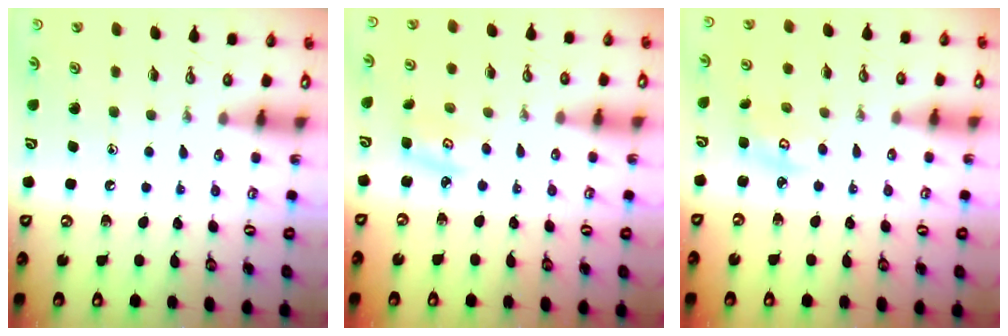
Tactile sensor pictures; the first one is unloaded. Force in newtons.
{"total": 2.9, "press": 2.9, "slide": 0.3}
{"total": 3.0, "press": 3.0, "slide": 0.2}